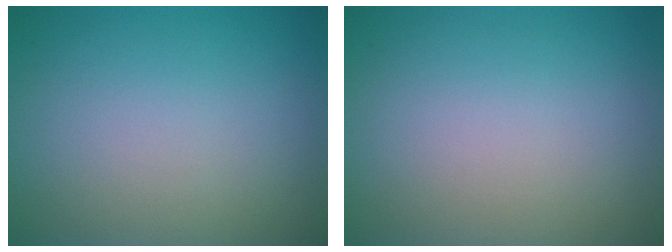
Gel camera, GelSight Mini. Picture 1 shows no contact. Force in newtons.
{"total": 0.0}